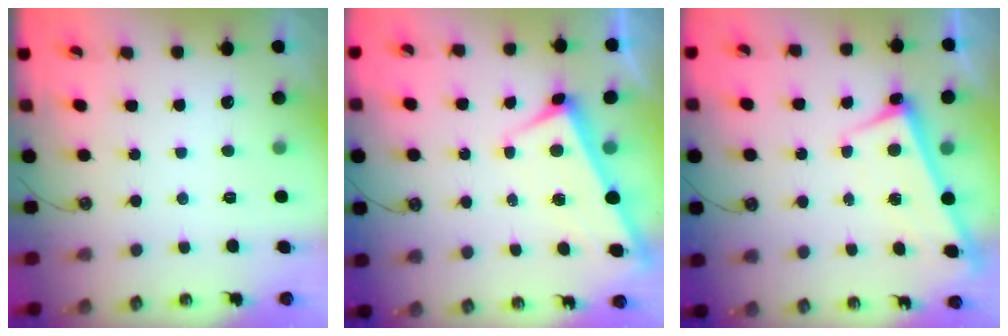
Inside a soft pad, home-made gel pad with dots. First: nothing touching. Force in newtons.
{"total": 1.0, "press": 0.9, "slide": 0.4}
{"total": 2.8, "press": 2.8, "slide": 0.3}